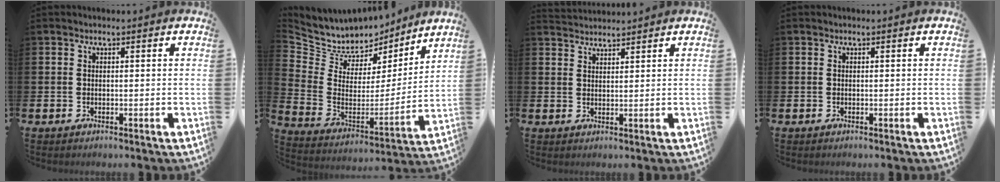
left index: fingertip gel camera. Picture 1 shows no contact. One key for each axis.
{"total": 9.3, "fx": 8.3, "fy": 4.2, "fz": 0.7, "tx": -0.077, "ty": -0.060, "tz": 0.149}
{"total": 2.5, "fx": 2.5, "fy": 0.4, "fz": -0.2, "tx": -0.002, "ty": -0.009, "tz": 0.047}
{"total": 0.0}